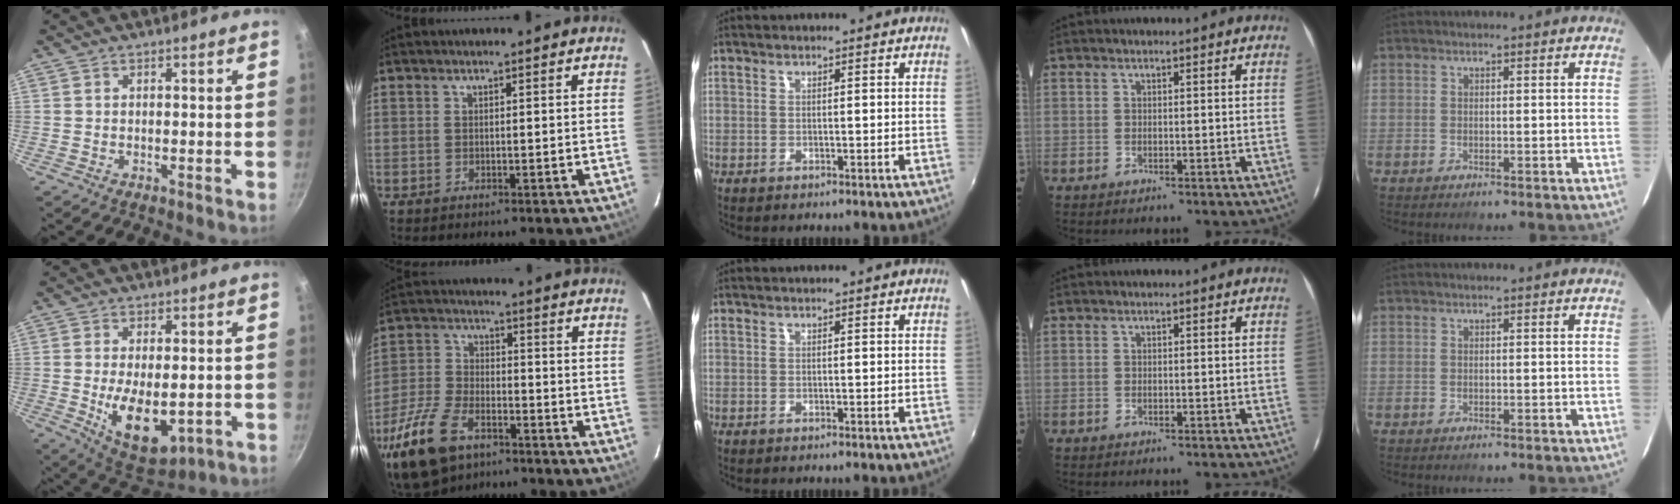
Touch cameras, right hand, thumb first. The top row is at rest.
{"thumb": {"total": 11.7, "force": [-1.9, 6.1, 9.9], "torque": [-0.144, -0.007, -0.010]}, "index": {"total": 15.9, "force": [-9.8, 8.4, 9.2], "torque": [-0.226, -0.019, -0.184]}}